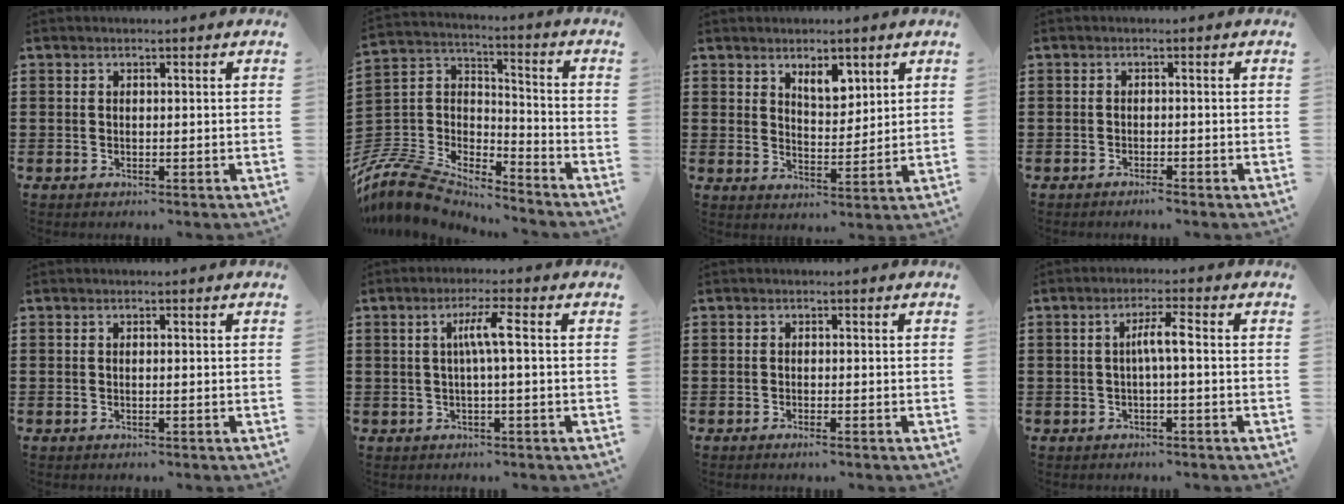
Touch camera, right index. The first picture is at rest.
{"total": 10.0, "force": [-8.7, 3.6, 3.4], "torque": [-0.095, 0.008, -0.177]}
{"total": 4.7, "force": [3.2, 2.3, 2.7], "torque": [-0.045, -0.002, 0.054]}
{"total": 1.1, "force": [-1.0, 0.0, 0.5], "torque": [-0.011, -0.003, -0.019]}
{"total": 0.0}
{"total": 4.4, "force": [0.2, 0.1, 4.4], "torque": [-0.083, 0.002, -0.002]}
{"total": 0.8, "force": [-0.5, -0.1, 0.6], "torque": [-0.012, -0.005, -0.009]}
{"total": 3.6, "force": [-0.3, 0.2, 3.6], "torque": [-0.068, 0.003, -0.009]}